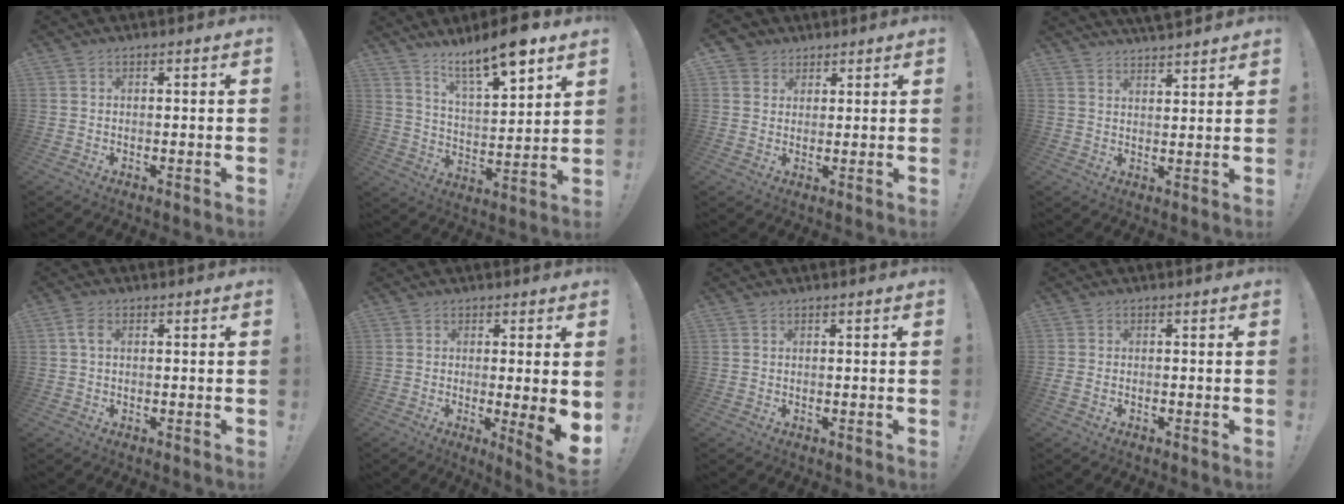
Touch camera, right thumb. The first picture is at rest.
{"total": 13.0, "force": [9.8, 2.2, 8.2], "torque": [-0.135, -0.067, 0.162]}
{"total": 4.3, "force": [2.5, 3.5, 0.5], "torque": [-0.010, -0.010, 0.050]}
{"total": 4.5, "force": [4.3, 1.1, 1.1], "torque": [-0.010, -0.032, 0.077]}
{"total": 2.9, "force": [0.5, 1.6, 2.4], "torque": [-0.045, 0.008, 0.009]}
{"total": 7.5, "force": [-0.8, 0.0, 7.5], "torque": [-0.097, -0.014, -0.011]}
{"total": 0.0}
{"total": 1.3, "force": [-0.6, 0.7, 0.9], "torque": [-0.014, 0.001, -0.010]}